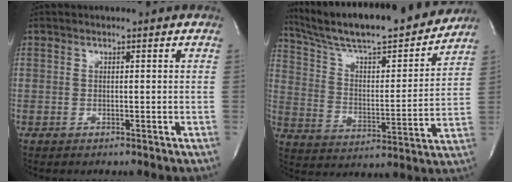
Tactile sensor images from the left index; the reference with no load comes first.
{"total": 22.9, "force": [20.5, 2.0, 10.0], "torque": [-0.175, -0.017, 0.315]}